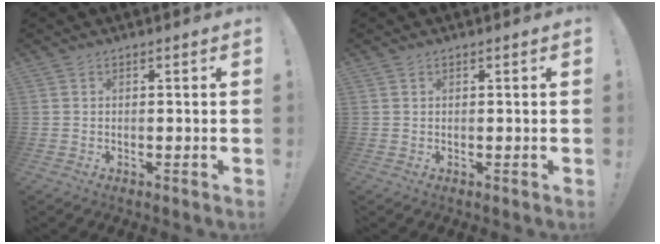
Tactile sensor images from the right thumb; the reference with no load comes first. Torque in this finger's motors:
{"motor_torque": [-0.11, -0.20, -0.15, 0.09, 0.00]}